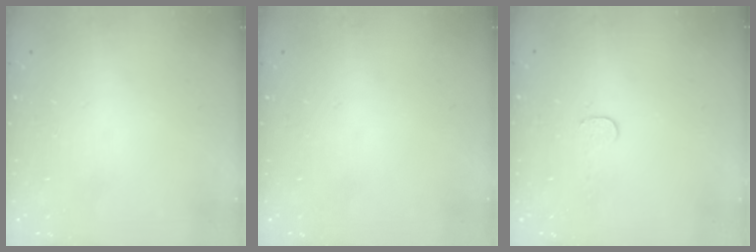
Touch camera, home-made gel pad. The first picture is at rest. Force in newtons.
{"total": 0.0}
{"total": 3.0, "press": 3.0, "slide": 0.3}